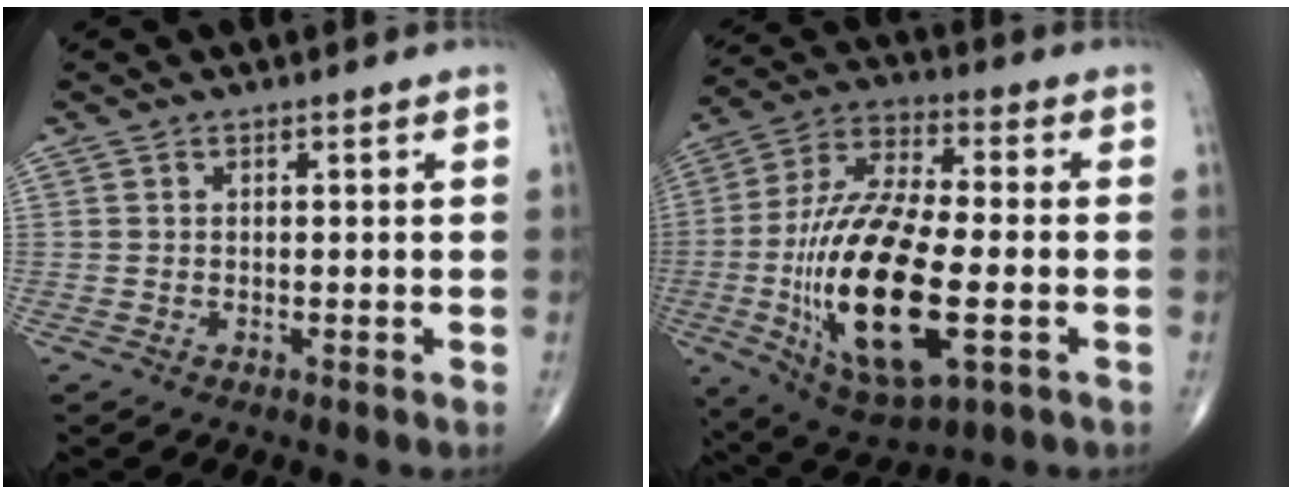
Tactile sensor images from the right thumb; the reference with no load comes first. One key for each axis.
{"total": 24.1, "fx": -4.8, "fy": 9.7, "fz": 21.6, "tx": -0.436, "ty": 0.007, "tz": -0.069}